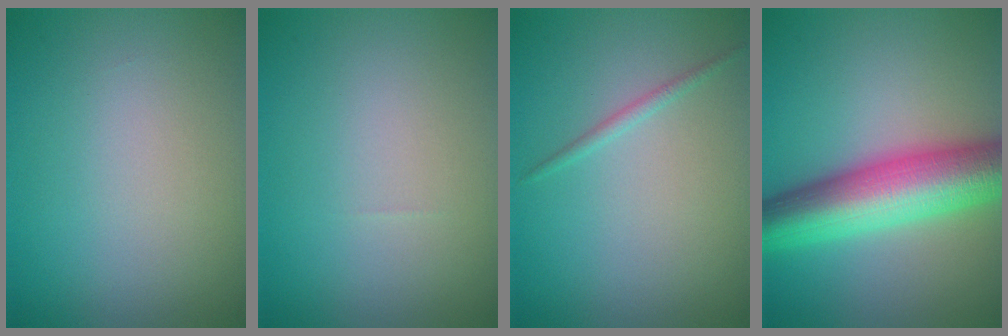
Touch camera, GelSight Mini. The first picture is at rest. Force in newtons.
{"total": 0.0}
{"total": 0.9, "press": 0.9, "slide": 0.0}
{"total": 9.6, "press": 9.6, "slide": 0.2}